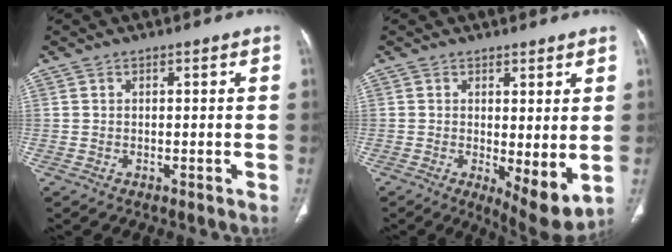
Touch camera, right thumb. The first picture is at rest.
{"total": 7.5, "force": [-0.2, 2.6, 7.0], "torque": [-0.103, -0.024, 0.005]}